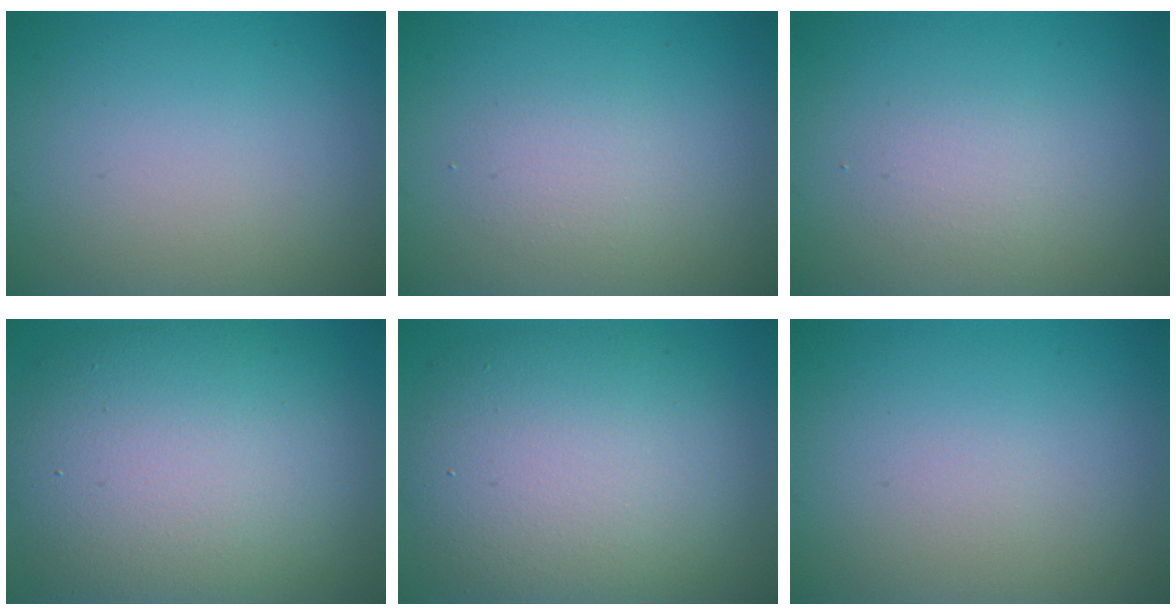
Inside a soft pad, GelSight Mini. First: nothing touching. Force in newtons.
{"total": 1.7, "press": 1.6, "slide": 0.1}
{"total": 1.4, "press": 1.4, "slide": 0.1}
{"total": 13.0, "press": 13.0, "slide": 1.0}
{"total": 10.4, "press": 10.3, "slide": 0.9}
{"total": 0.0}